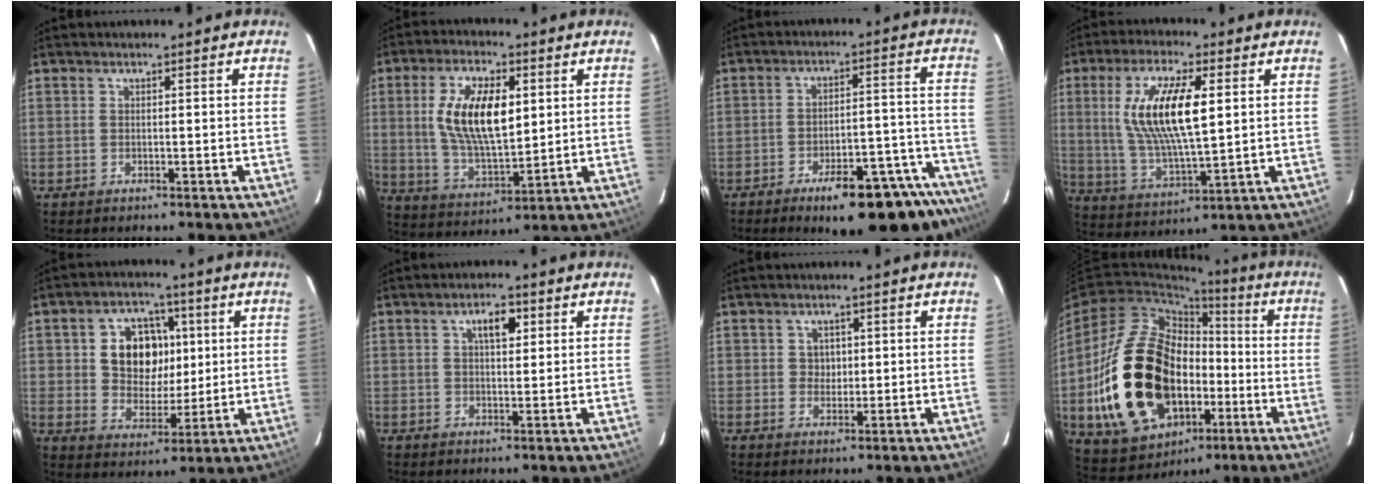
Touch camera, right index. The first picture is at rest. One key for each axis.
{"total": 14.3, "fx": 2.9, "fy": 6.4, "fz": 12.4, "tx": -0.236, "ty": 0.003, "tz": 0.062}
{"total": 18.9, "fx": -15.1, "fy": 4.4, "fz": 10.5, "tx": -0.120, "ty": 0.010, "tz": -0.194}
{"total": 15.1, "fx": 3.5, "fy": 4.6, "fz": 13.9, "tx": -0.271, "ty": 0.002, "tz": 0.074}
{"total": 11.2, "fx": 2.3, "fy": 8.9, "fz": 6.4, "tx": -0.129, "ty": 0.022, "tz": 0.047}
{"total": 4.1, "fx": 1.6, "fy": 1.8, "fz": 3.3, "tx": -0.054, "ty": 0.011, "tz": 0.028}
{"total": 2.3, "fx": 0.4, "fy": 2.2, "fz": 0.4, "tx": -0.002, "ty": 0.007, "tz": 0.007}
{"total": 26.3, "fx": -4.1, "fy": 18.0, "fz": 18.8, "tx": -0.402, "ty": 0.020, "tz": -0.034}